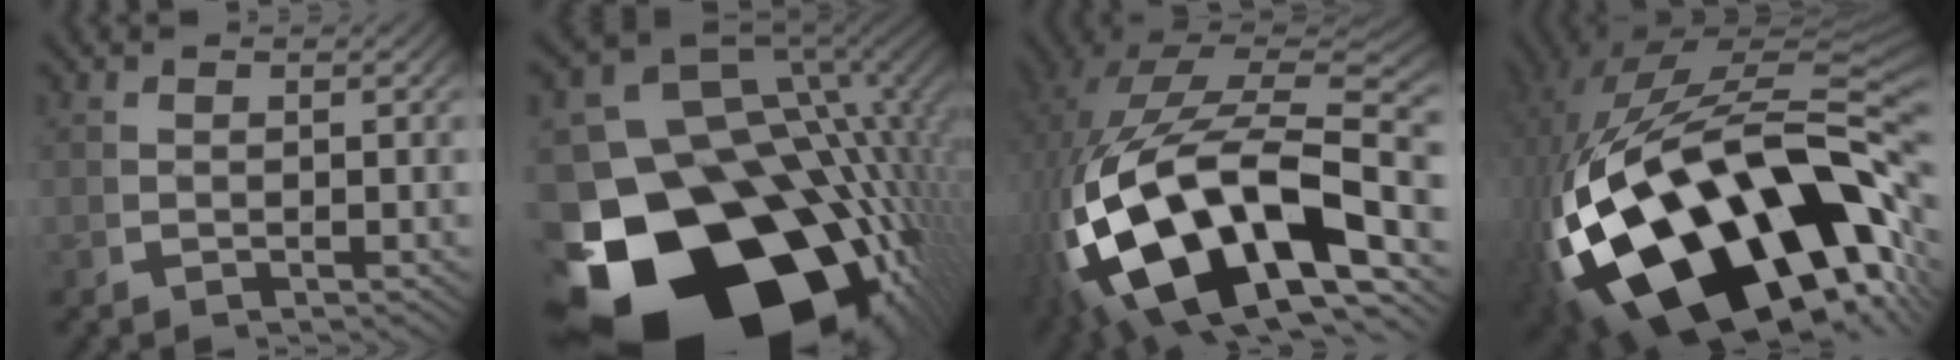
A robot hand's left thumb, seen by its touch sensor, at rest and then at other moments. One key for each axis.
{"total": 33.7, "fx": -10.2, "fy": 22.0, "fz": 23.4, "tx": -0.411, "ty": -0.118, "tz": -0.121}
{"total": 23.8, "fx": -3.4, "fy": 14.6, "fz": 18.4, "tx": -0.379, "ty": -0.075, "tz": -0.014}
{"total": 30.7, "fx": -6.3, "fy": 17.6, "fz": 24.4, "tx": -0.473, "ty": -0.095, "tz": -0.051}